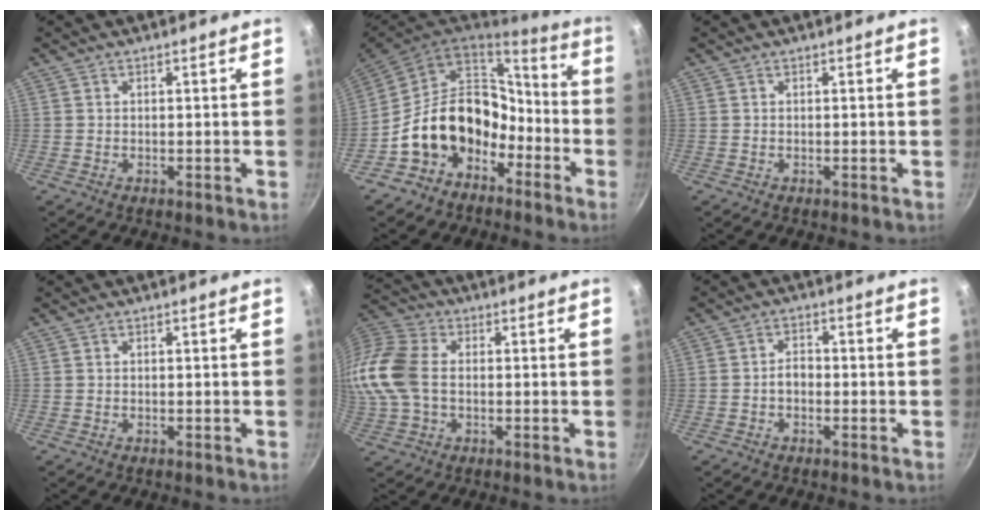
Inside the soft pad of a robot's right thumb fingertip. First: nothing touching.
{"total": 18.2, "force": [-6.7, 13.6, 9.9], "torque": [-0.140, 0.083, -0.111]}
{"total": 0.0}
{"total": 0.0}
{"total": 15.0, "force": [0.0, 10.5, 10.7], "torque": [-0.236, 0.027, -0.012]}
{"total": 2.7, "force": [-0.9, 1.9, 1.8], "torque": [-0.016, 0.019, -0.018]}